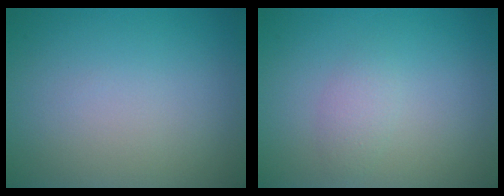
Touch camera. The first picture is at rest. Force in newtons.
{"total": 1.4, "press": 1.4, "slide": 0.1}